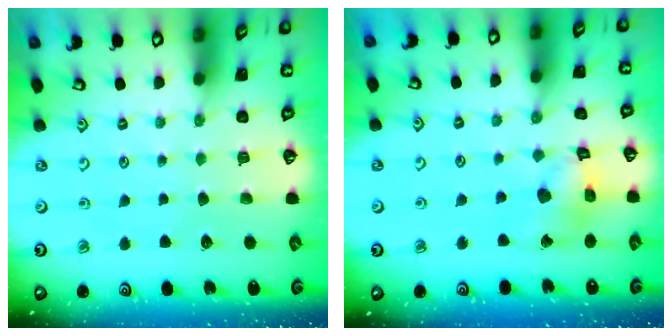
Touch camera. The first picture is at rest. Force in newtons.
{"total": 11.0, "press": 11.0, "slide": 1.2}